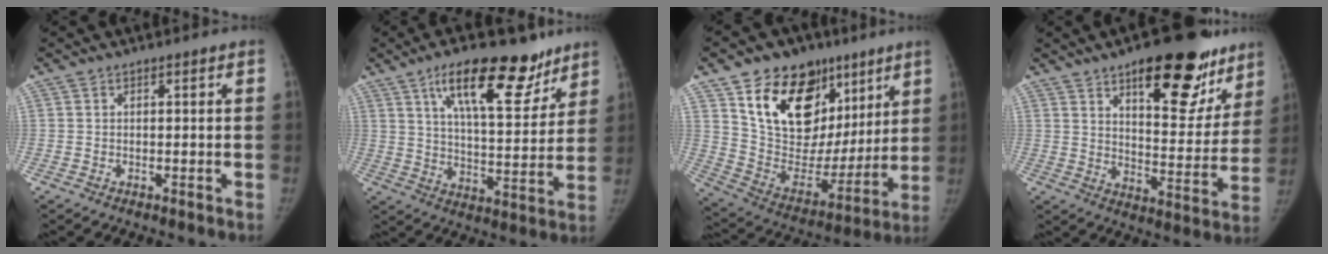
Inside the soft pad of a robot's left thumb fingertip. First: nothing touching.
{"total": 18.2, "force": [11.2, 7.1, 12.4], "torque": [-0.148, -0.050, 0.179]}
{"total": 25.3, "force": [12.6, 16.8, 14.0], "torque": [-0.174, -0.016, 0.224]}
{"total": 22.5, "force": [13.6, 9.4, 15.2], "torque": [-0.146, -0.060, 0.193]}